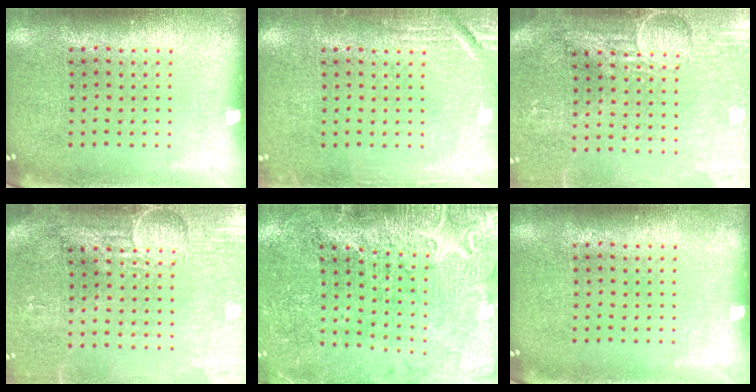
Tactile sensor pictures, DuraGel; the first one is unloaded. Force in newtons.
{"total": 2.3, "press": 2.2, "slide": 0.4}
{"total": 4.0, "press": 3.5, "slide": 1.9}
{"total": 4.0, "press": 3.5, "slide": 1.9}
{"total": 3.1, "press": 3.1, "slide": 0.5}
{"total": 0.0}